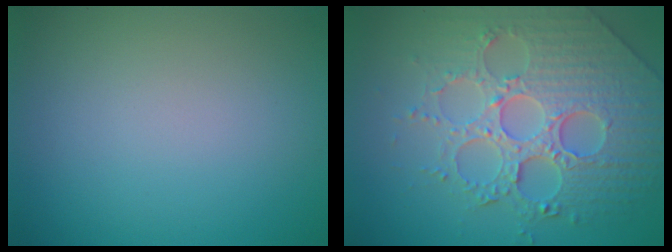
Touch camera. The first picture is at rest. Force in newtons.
{"total": 7.4, "press": 6.0, "slide": 4.3}